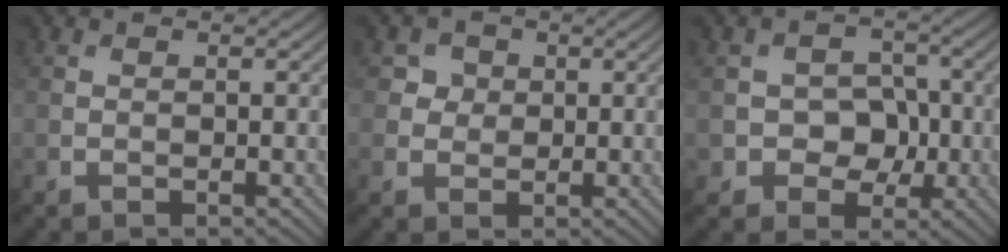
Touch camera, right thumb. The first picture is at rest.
{"total": 2.5, "force": [0.8, 2.3, 0.7], "torque": [-0.017, -0.008, 0.019]}
{"total": 5.0, "force": [-1.1, 4.1, 2.6], "torque": [-0.036, -0.002, -0.028]}